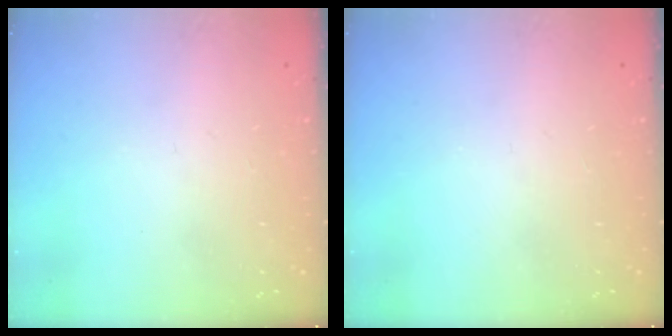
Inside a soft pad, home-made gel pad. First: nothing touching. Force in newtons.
{"total": 0.0}